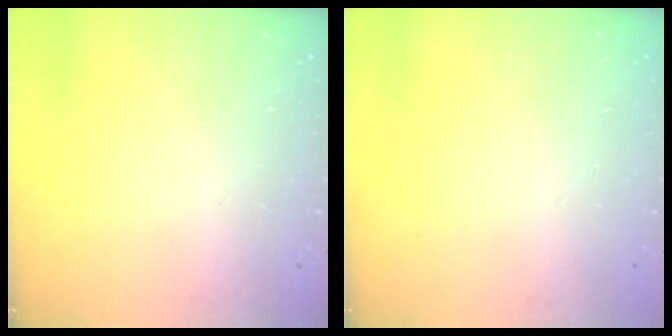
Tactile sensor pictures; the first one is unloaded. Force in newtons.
{"total": 0.0}